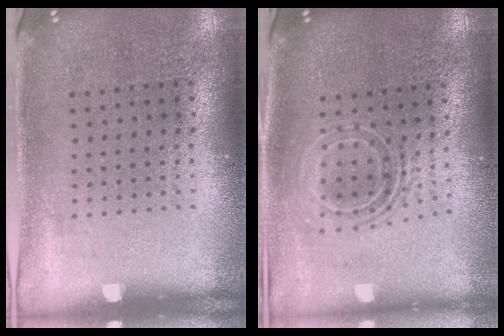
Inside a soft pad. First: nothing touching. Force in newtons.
{"total": 1.7, "press": 1.4, "slide": 1.1}